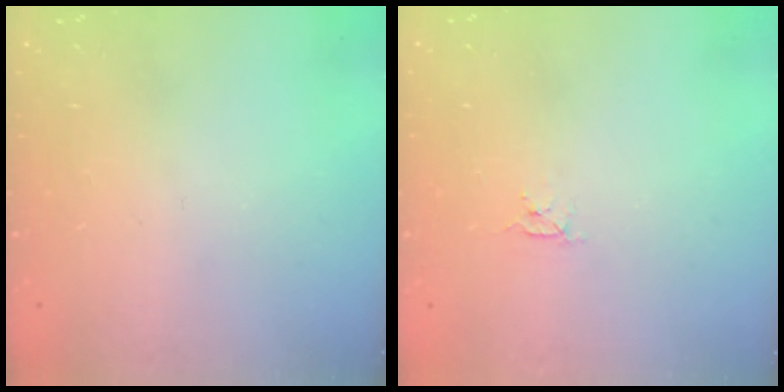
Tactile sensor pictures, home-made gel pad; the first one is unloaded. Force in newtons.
{"total": 2.8, "press": 2.8, "slide": 0.4}